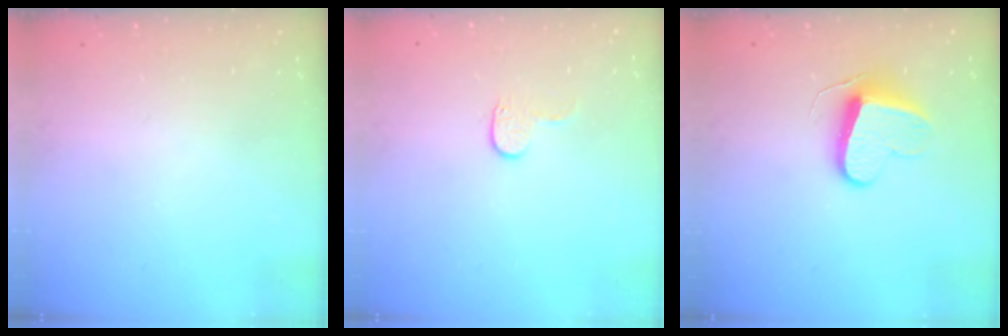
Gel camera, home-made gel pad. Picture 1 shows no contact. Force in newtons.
{"total": 4.7, "press": 4.7, "slide": 0.5}
{"total": 9.2, "press": 9.2, "slide": 0.3}